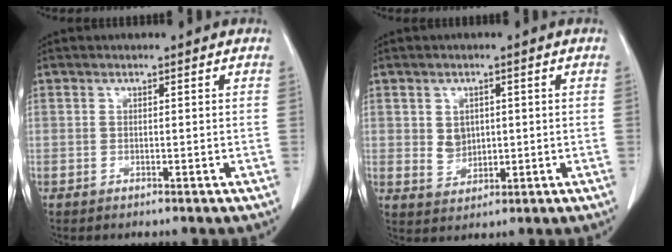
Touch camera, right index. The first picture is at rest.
{"total": 3.7, "force": [0.6, 3.1, 2.0], "torque": [-0.031, 0.002, 0.020]}